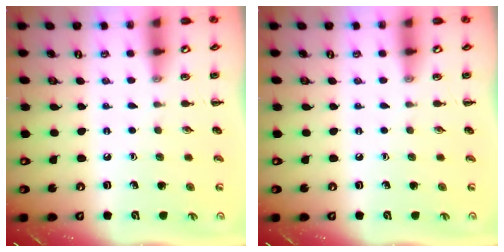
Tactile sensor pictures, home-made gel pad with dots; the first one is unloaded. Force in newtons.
{"total": 0.0}